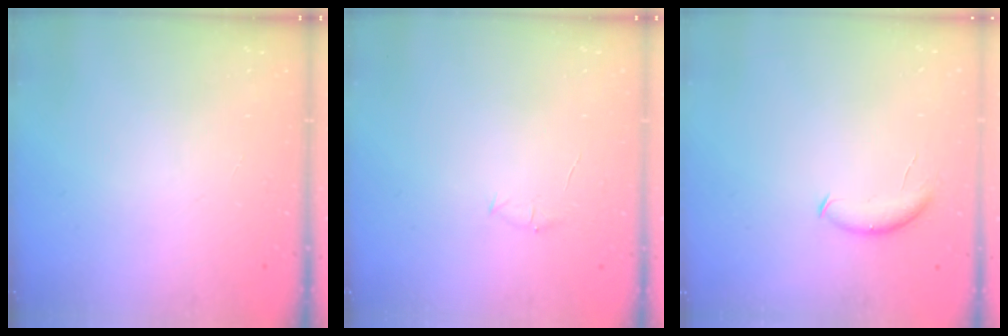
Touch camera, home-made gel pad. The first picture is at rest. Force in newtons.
{"total": 4.0, "press": 3.8, "slide": 1.2}
{"total": 6.8, "press": 6.8, "slide": 0.6}